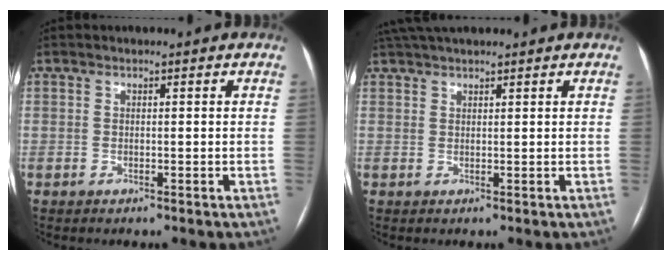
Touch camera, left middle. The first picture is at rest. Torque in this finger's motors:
{"motor_torque": [0.26, -0.26, 0.04, 0.05]}